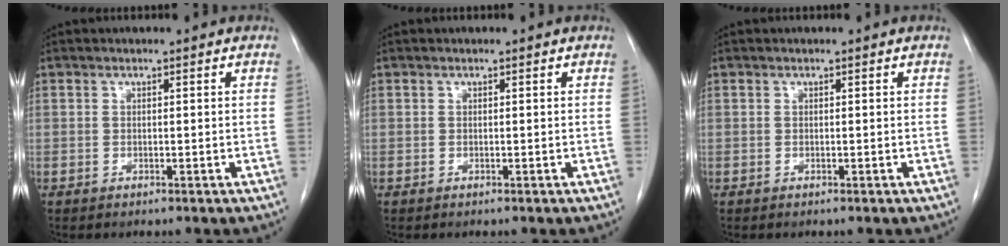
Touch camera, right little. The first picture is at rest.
{"total": 0.0}
{"total": 0.0}